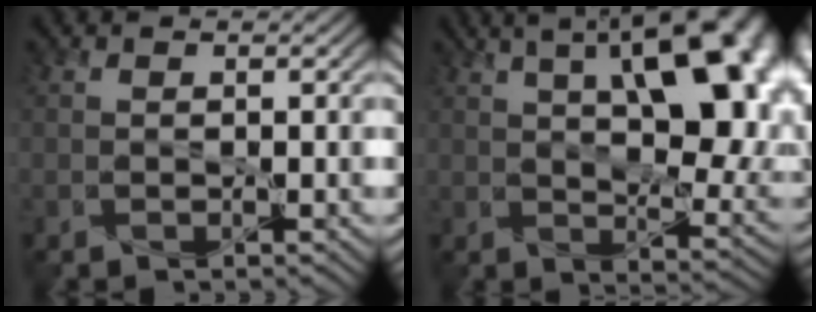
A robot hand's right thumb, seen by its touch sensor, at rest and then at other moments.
{"total": 18.0, "force": [5.9, 8.1, 14.9], "torque": [-0.201, 0.029, 0.072]}